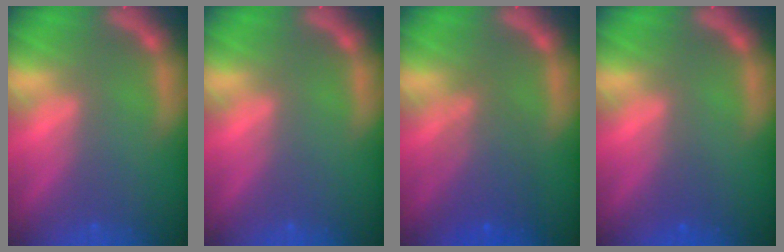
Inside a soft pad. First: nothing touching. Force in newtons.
{"total": 0.0}
{"total": 4.6}
{"total": 1.0}